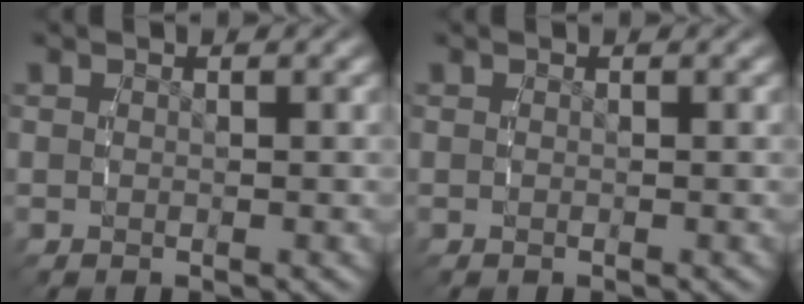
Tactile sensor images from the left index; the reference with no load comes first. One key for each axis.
{"total": 0.0}